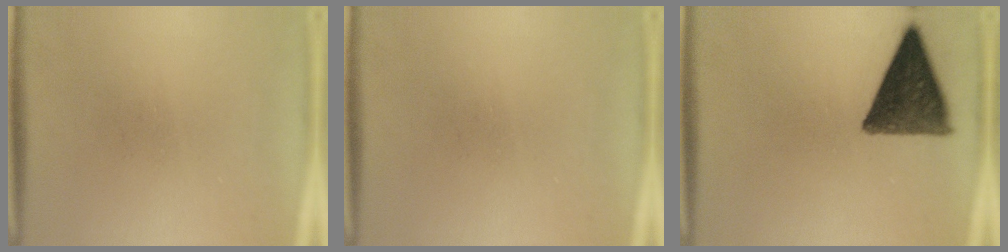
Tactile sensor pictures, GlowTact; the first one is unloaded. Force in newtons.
{"total": 0.0}
{"total": 12.1}